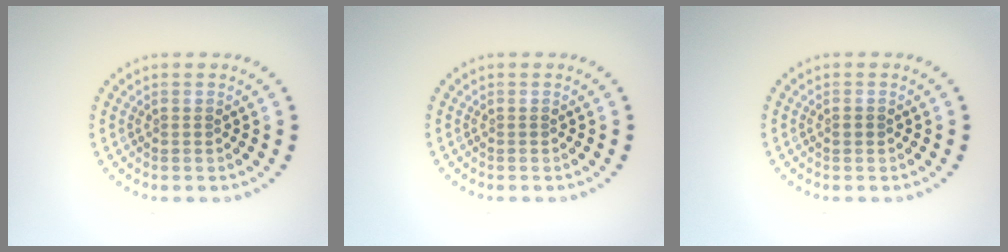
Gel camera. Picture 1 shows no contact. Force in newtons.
{"total": 0.0}
{"total": 0.8, "press": 0.8, "slide": 0.1}